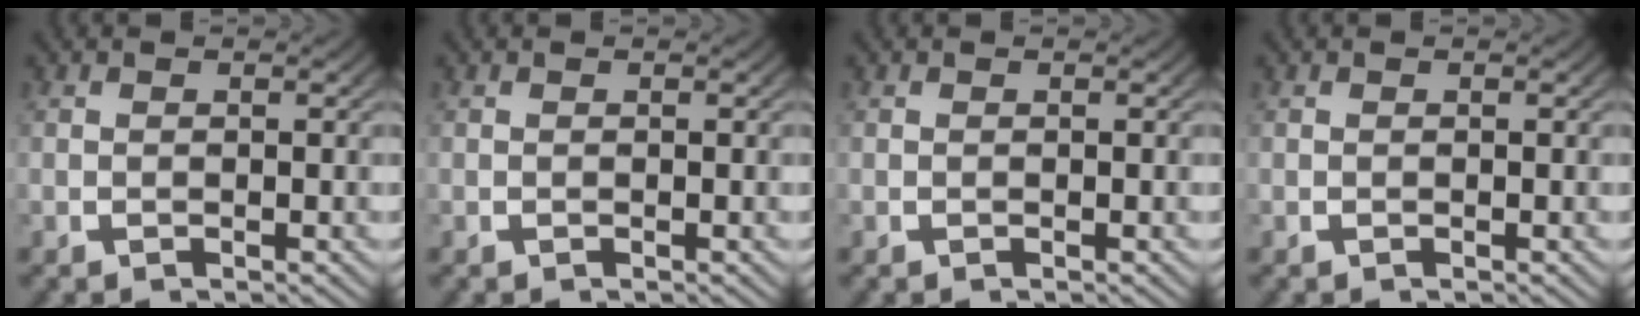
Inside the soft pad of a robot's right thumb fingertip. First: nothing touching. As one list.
[{"total": 0.0}, {"total": 0.0}, {"total": 0.0}]